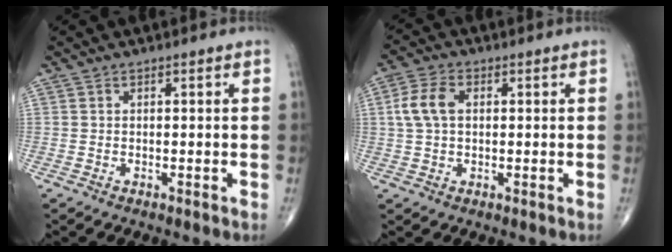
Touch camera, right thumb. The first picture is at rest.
{"total": 6.2, "force": [1.0, 3.9, 4.7], "torque": [-0.101, 0.014, 0.016]}